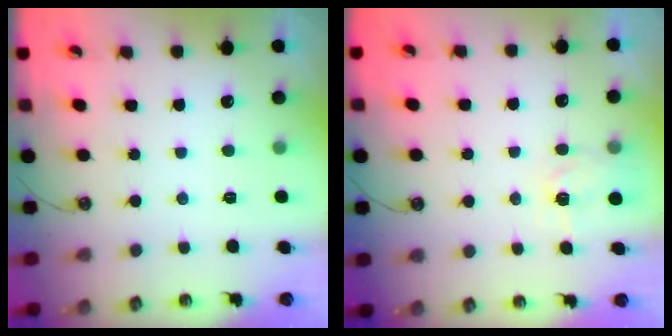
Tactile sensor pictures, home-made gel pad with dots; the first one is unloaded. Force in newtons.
{"total": 4.1, "press": 4.0, "slide": 0.6}